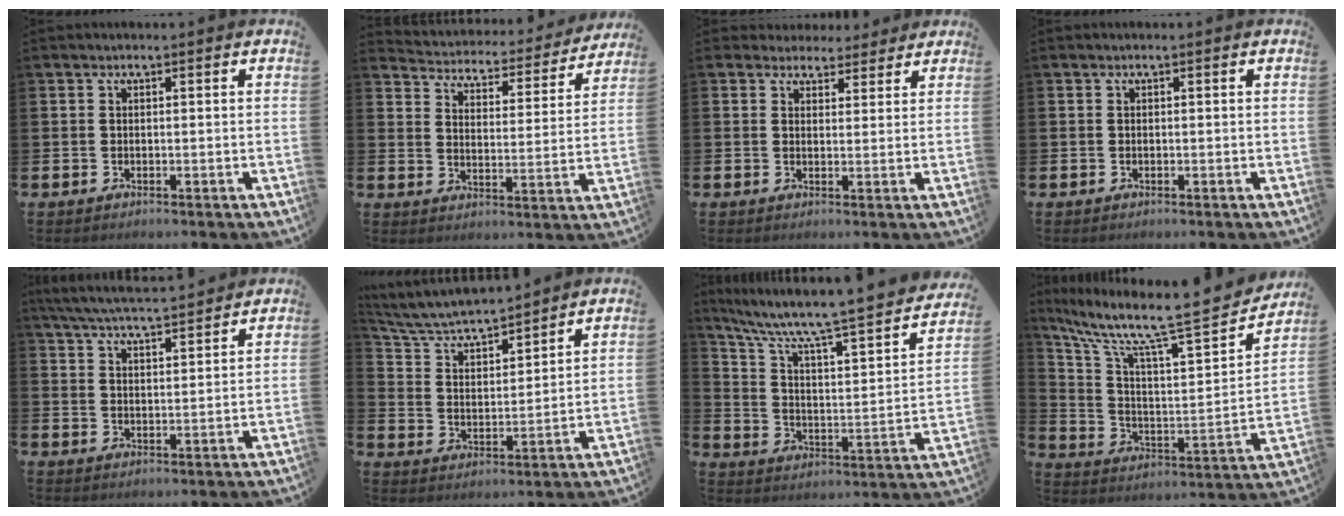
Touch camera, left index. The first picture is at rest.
{"total": 4.2, "force": [4.0, 1.2, 0.5], "torque": [-0.037, -0.036, 0.063]}
{"total": 3.5, "force": [3.0, 1.8, -0.1], "torque": [-0.001, -0.014, 0.051]}
{"total": 0.0}
{"total": 6.0, "force": [5.9, 0.2, 1.5], "torque": [-0.052, -0.029, 0.106]}
{"total": 5.9, "force": [5.6, 1.1, 1.7], "torque": [-0.064, -0.043, 0.093]}
{"total": 7.8, "force": [6.5, 1.0, 4.1], "torque": [-0.104, -0.057, 0.100]}
{"total": 9.9, "force": [8.5, 1.7, 4.8], "torque": [-0.115, -0.072, 0.128]}